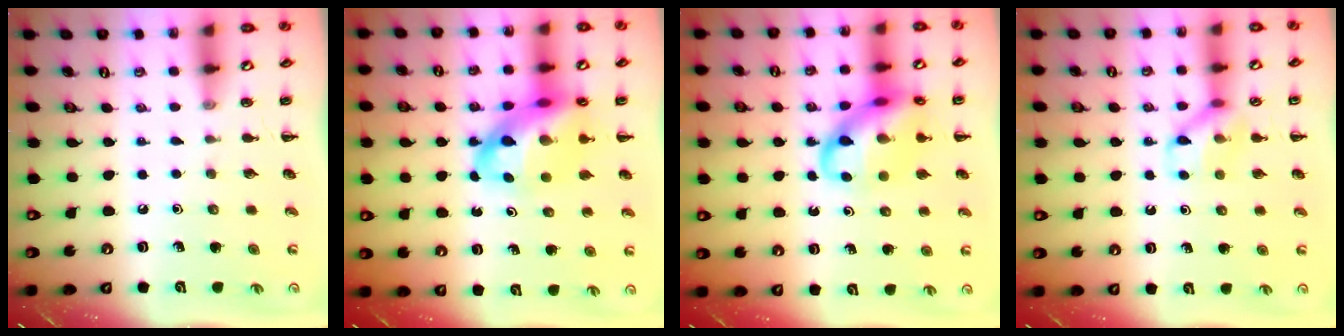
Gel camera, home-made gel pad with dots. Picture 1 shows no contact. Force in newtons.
{"total": 15.8, "press": 15.2, "slide": 4.0}
{"total": 15.5, "press": 15.4, "slide": 2.1}
{"total": 10.3, "press": 10.3, "slide": 1.0}